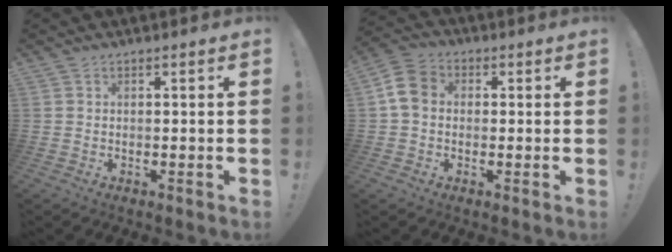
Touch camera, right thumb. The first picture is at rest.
{"total": 8.0, "force": [0.5, 6.3, 4.9], "torque": [-0.087, 0.015, 0.015]}